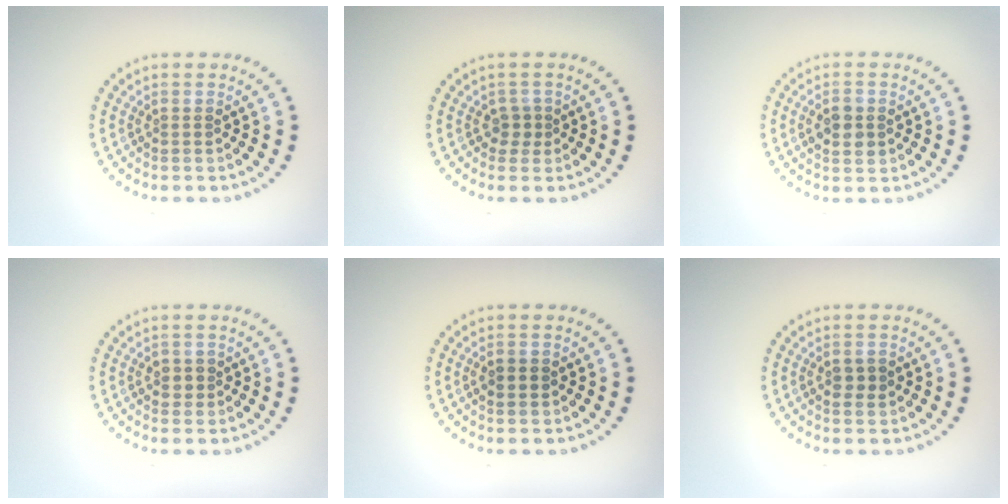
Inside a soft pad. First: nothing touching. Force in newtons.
{"total": 1.4, "press": 1.1, "slide": 0.7}
{"total": 2.5, "press": 2.4, "slide": 0.1}
{"total": 1.1, "press": 1.1, "slide": 0.4}
{"total": 1.9, "press": 1.9, "slide": 0.1}
{"total": 1.6, "press": 1.6, "slide": 0.1}